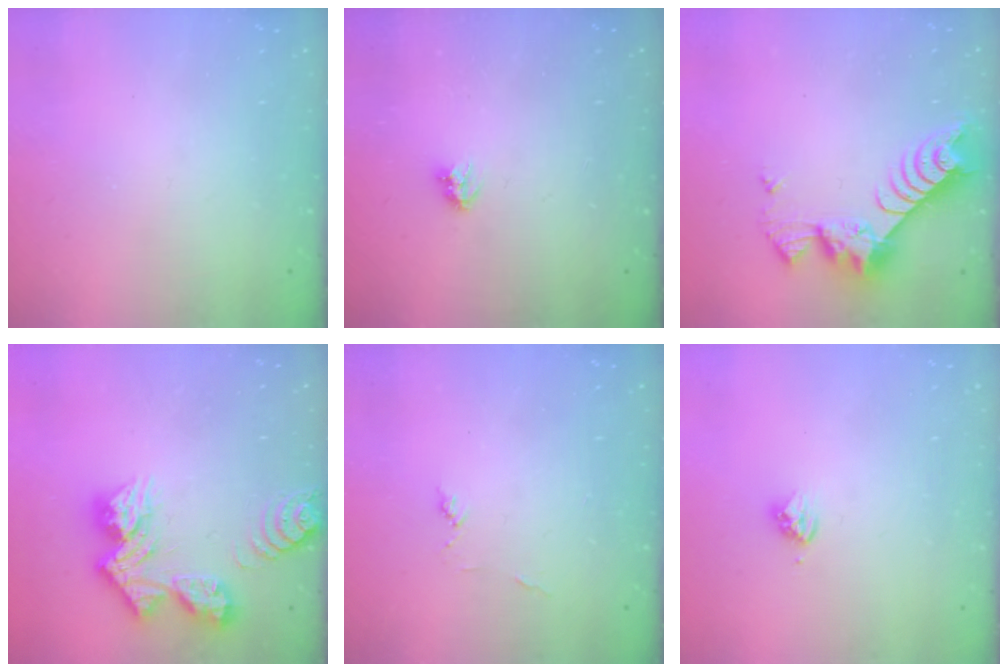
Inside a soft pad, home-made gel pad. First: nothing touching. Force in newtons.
{"total": 3.4, "press": 3.4, "slide": 0.4}
{"total": 8.0, "press": 8.0, "slide": 0.8}
{"total": 13.0, "press": 12.9, "slide": 1.2}
{"total": 2.6, "press": 2.6, "slide": 0.3}
{"total": 3.4, "press": 3.3, "slide": 0.6}